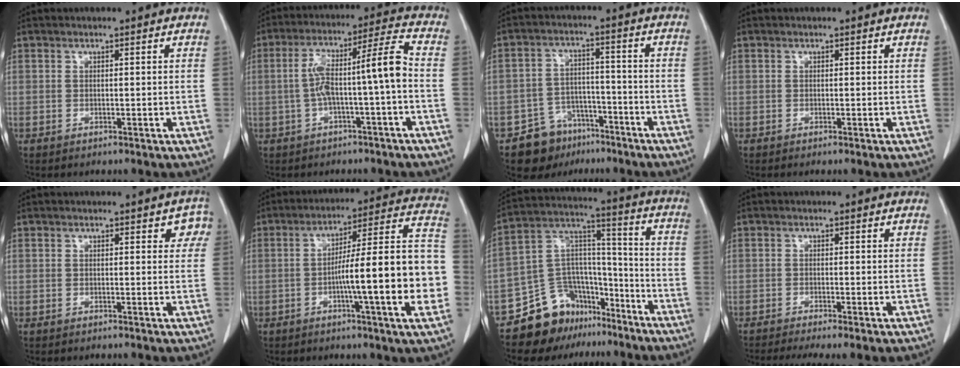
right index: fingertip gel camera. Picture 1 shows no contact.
{"total": 9.8, "force": [-1.4, 0.2, 9.7], "torque": [-0.172, 0.040, -0.023]}
{"total": 8.2, "force": [-5.6, 5.8, 1.5], "torque": [-0.024, 0.017, -0.085]}
{"total": 0.0}
{"total": 2.9, "force": [1.4, 1.7, 1.9], "torque": [-0.005, 0.008, 0.009]}
{"total": 19.0, "force": [-3.8, 0.4, 18.7], "torque": [-0.228, 0.023, -0.057]}
{"total": 14.6, "force": [-11.2, 8.5, 3.8], "torque": [-0.058, 0.084, -0.186]}
{"total": 5.3, "force": [-3.7, 0.6, 3.7], "torque": [-0.056, -0.013, -0.061]}